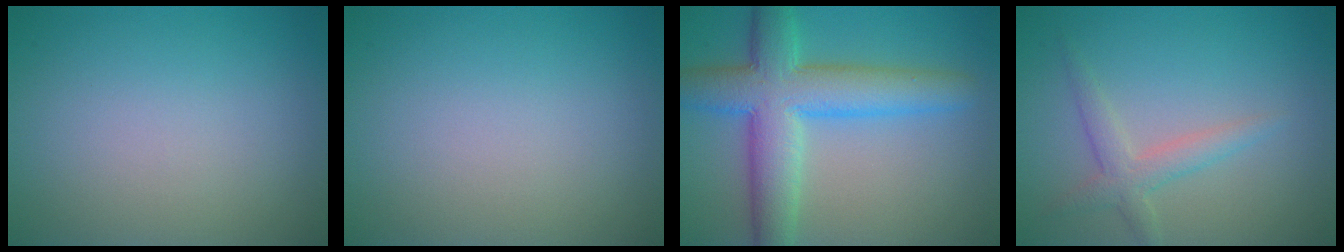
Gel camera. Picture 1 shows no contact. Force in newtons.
{"total": 0.0}
{"total": 8.2, "press": 8.2, "slide": 0.2}
{"total": 2.4, "press": 2.4, "slide": 0.1}